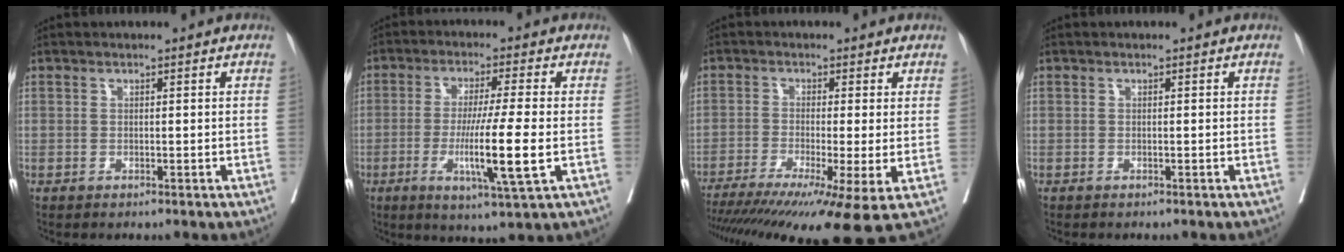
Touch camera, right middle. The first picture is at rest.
{"total": 10.5, "force": [-2.5, -0.6, 10.1], "torque": [-0.181, -0.028, -0.047]}
{"total": 16.1, "force": [-10.7, 0.3, 12.1], "torque": [-0.174, -0.035, -0.168]}
{"total": 0.0}